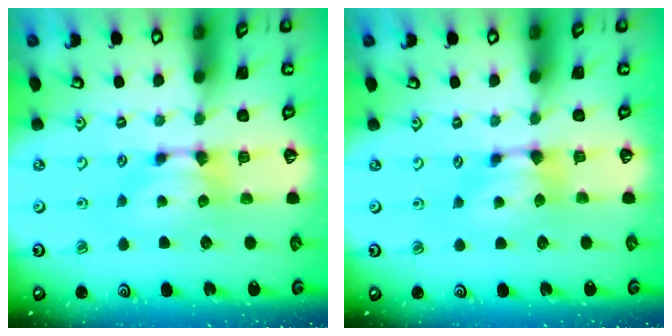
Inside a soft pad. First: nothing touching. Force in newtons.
{"total": 0.8, "press": 0.5, "slide": 0.6}